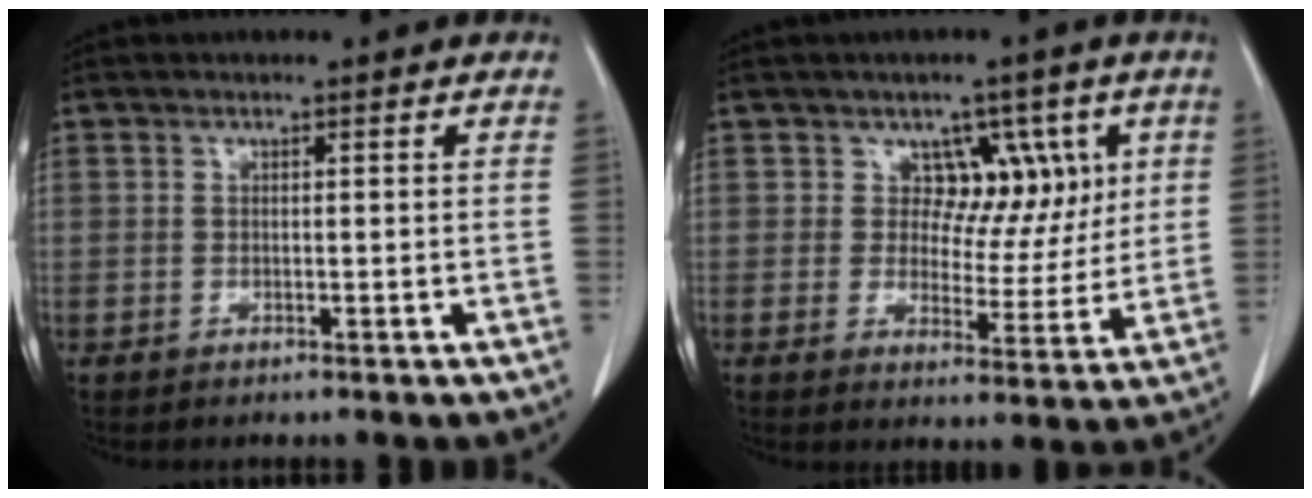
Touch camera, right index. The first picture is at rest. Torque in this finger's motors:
{"motor_torque": [0.14, 0.14, 0.07, 0.00]}